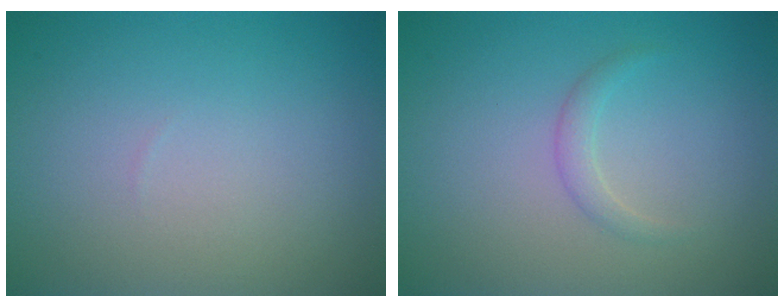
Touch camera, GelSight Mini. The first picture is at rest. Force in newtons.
{"total": 1.2, "press": 1.2, "slide": 0.1}